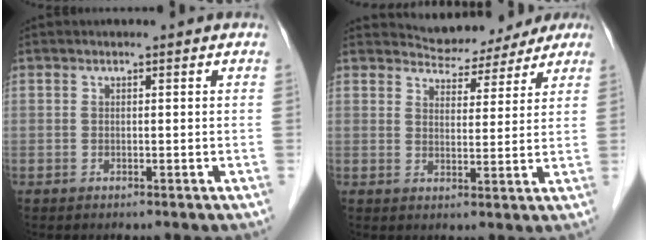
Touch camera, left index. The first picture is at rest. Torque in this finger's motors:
{"motor_torque": [1.07, -1.07, 0.38, 0.00]}